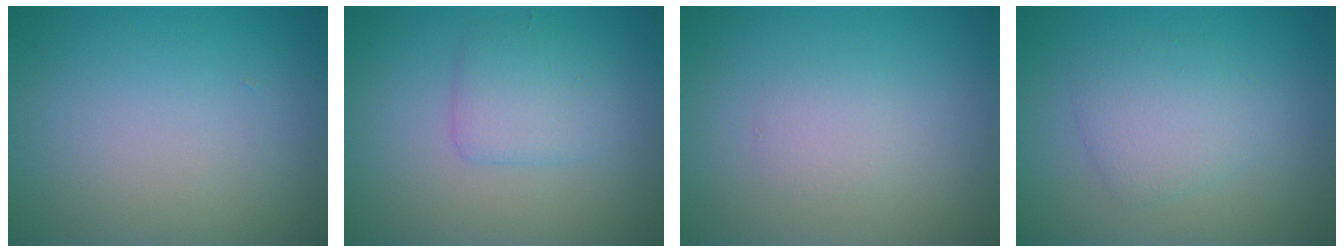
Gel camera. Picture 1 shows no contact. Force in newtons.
{"total": 2.7, "press": 2.7, "slide": 0.1}
{"total": 1.2, "press": 1.2, "slide": 0.0}
{"total": 2.9, "press": 2.9, "slide": 0.1}